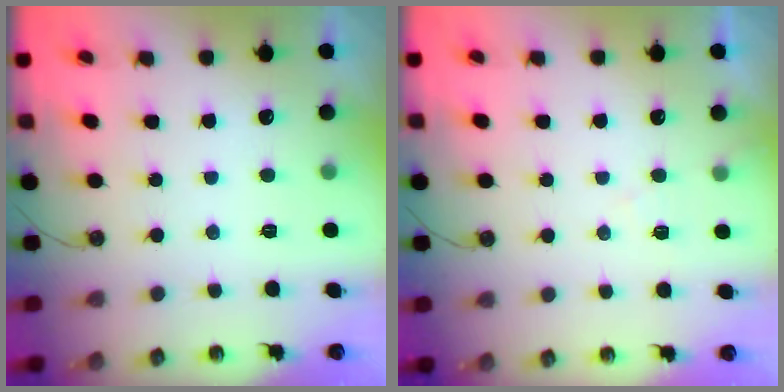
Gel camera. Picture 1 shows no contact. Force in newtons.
{"total": 4.7, "press": 4.7, "slide": 0.7}